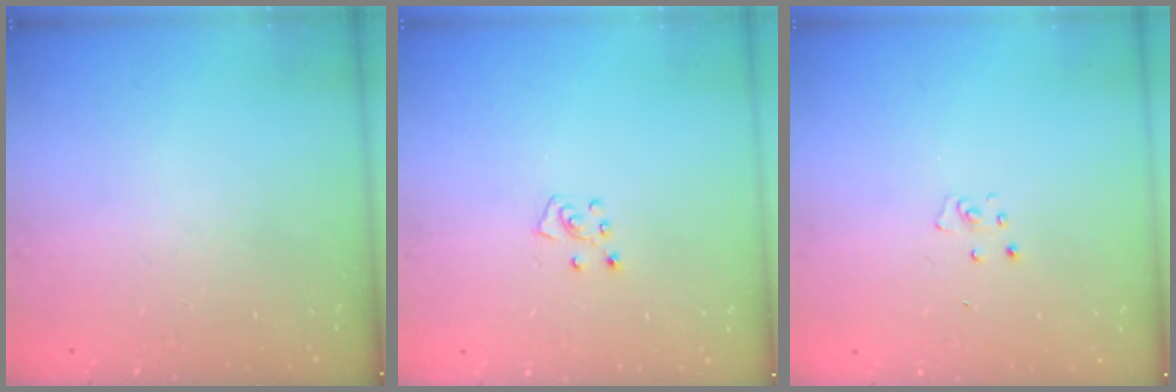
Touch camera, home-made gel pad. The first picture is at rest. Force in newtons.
{"total": 5.4, "press": 5.4, "slide": 0.6}
{"total": 2.6, "press": 2.6, "slide": 0.2}